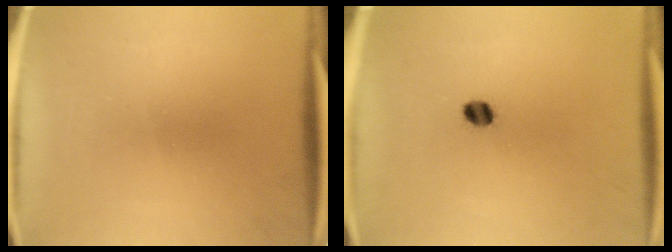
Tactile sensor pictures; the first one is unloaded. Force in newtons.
{"total": 2.8}